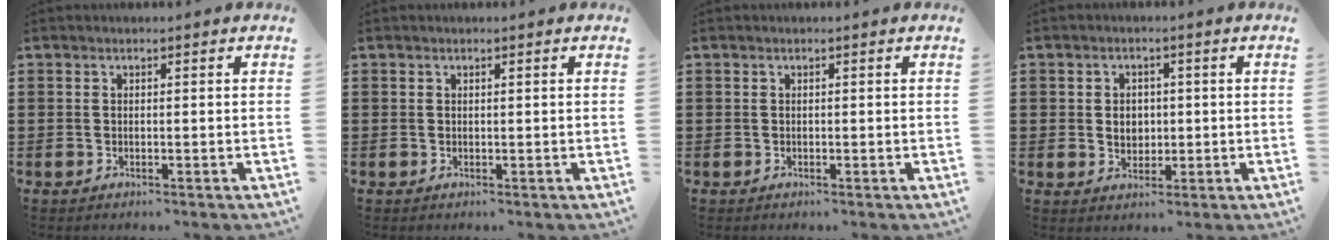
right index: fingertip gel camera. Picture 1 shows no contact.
{"total": 0.0}
{"total": 0.0}
{"total": 3.3, "force": [0.0, 2.6, 2.0], "torque": [-0.038, 0.005, -0.004]}